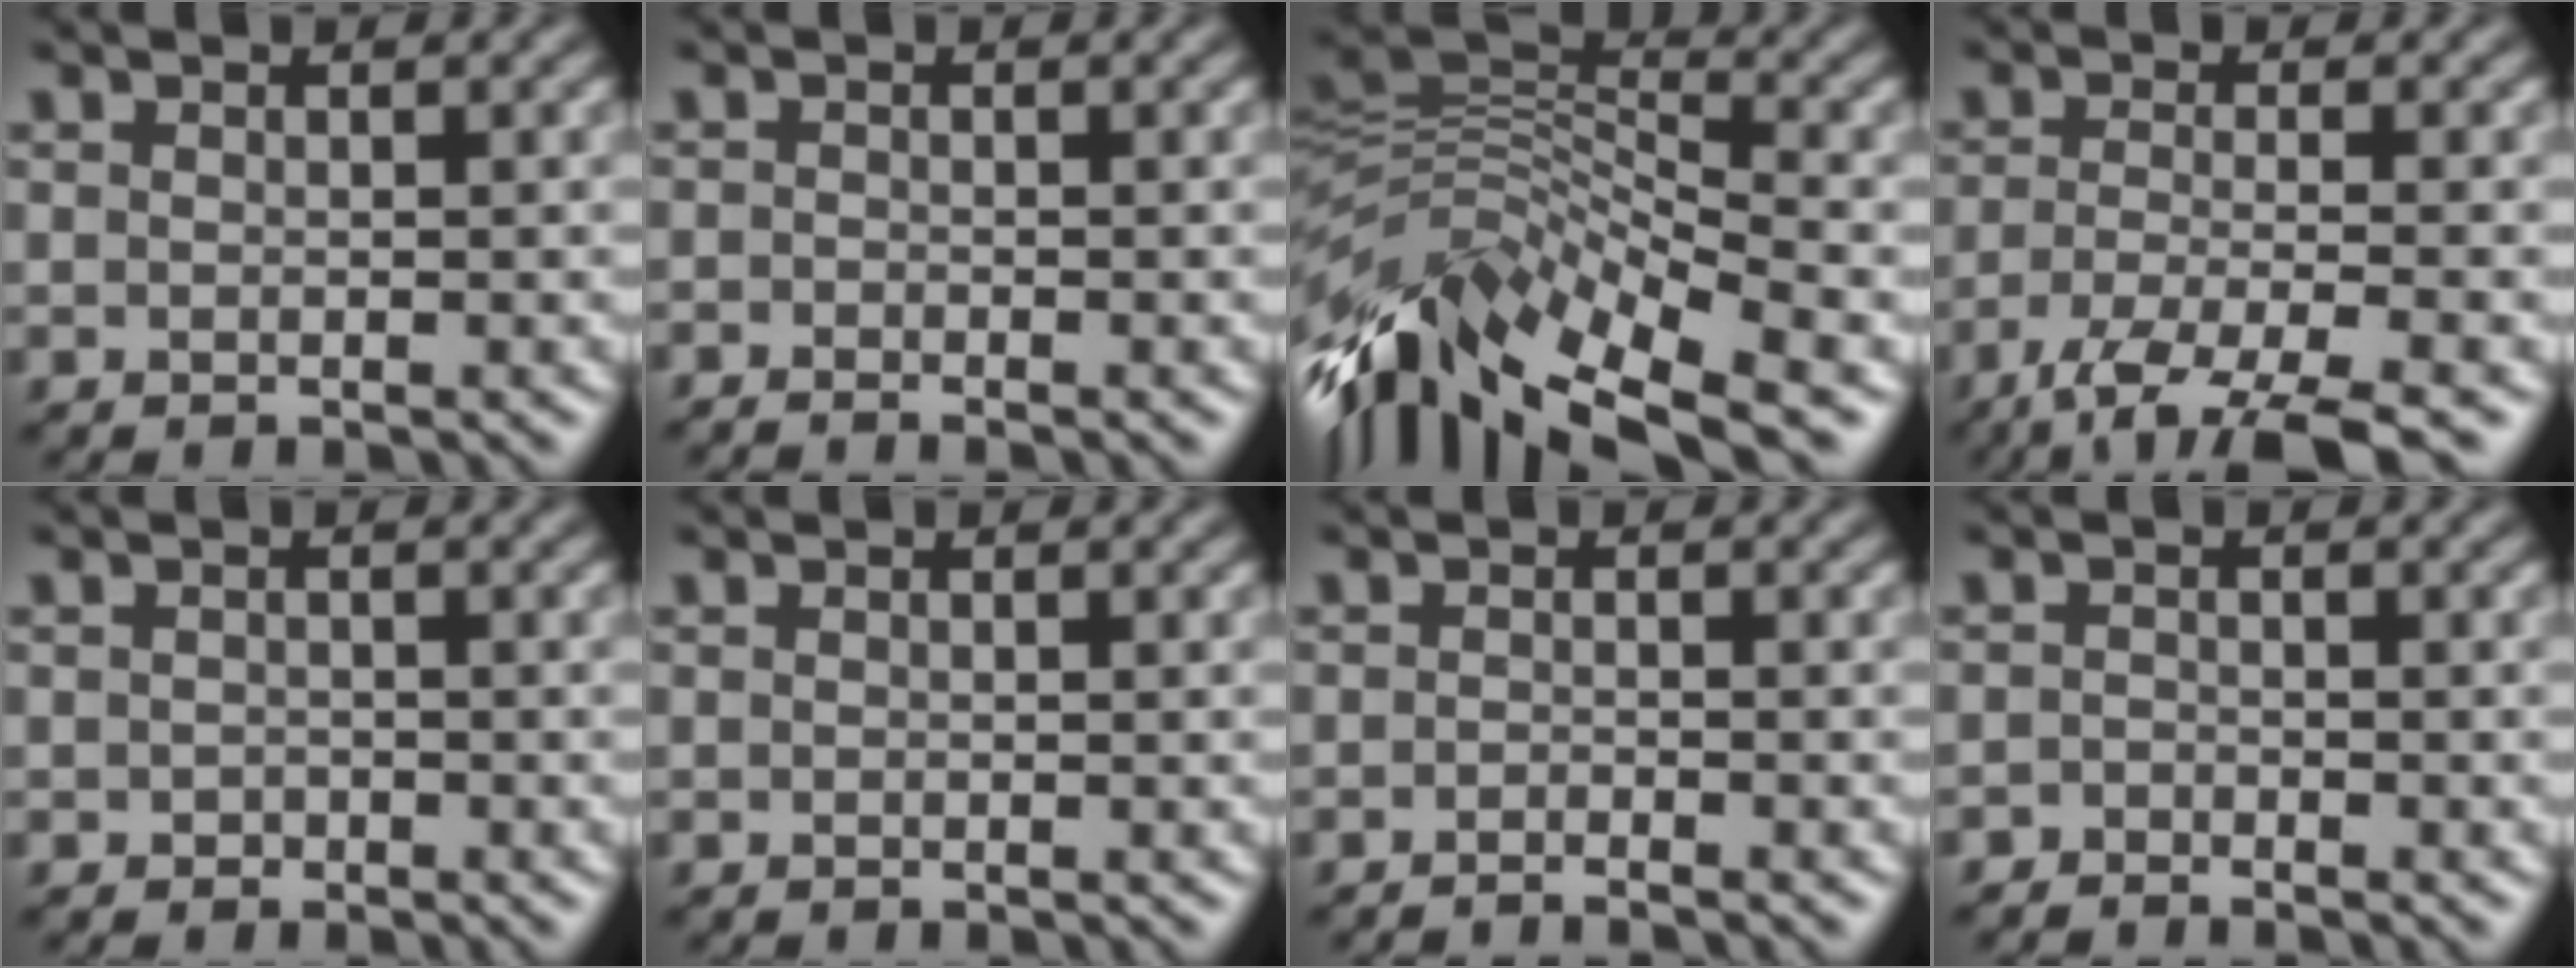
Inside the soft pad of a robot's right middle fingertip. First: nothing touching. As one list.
[{"total": 1.3, "force": [-1.2, 0.0, 0.5], "torque": [-0.006, -0.007, -0.026]}, {"total": 11.2, "force": [-6.1, 4.4, 8.3], "torque": [-0.161, 0.016, -0.115]}, {"total": 6.4, "force": [-4.3, 1.4, 4.6], "torque": [-0.075, -0.008, -0.085]}, {"total": 0.6, "force": [-0.3, 0.5, 0.1], "torque": [0.000, -0.004, -0.005]}, {"total": 0.0}, {"total": 1.3, "force": [-1.1, 0.1, 0.6], "torque": [-0.001, -0.002, -0.025]}, {"total": 1.3, "force": [-1.3, 0.2, 0.0], "torque": [0.004, -0.003, -0.029]}]